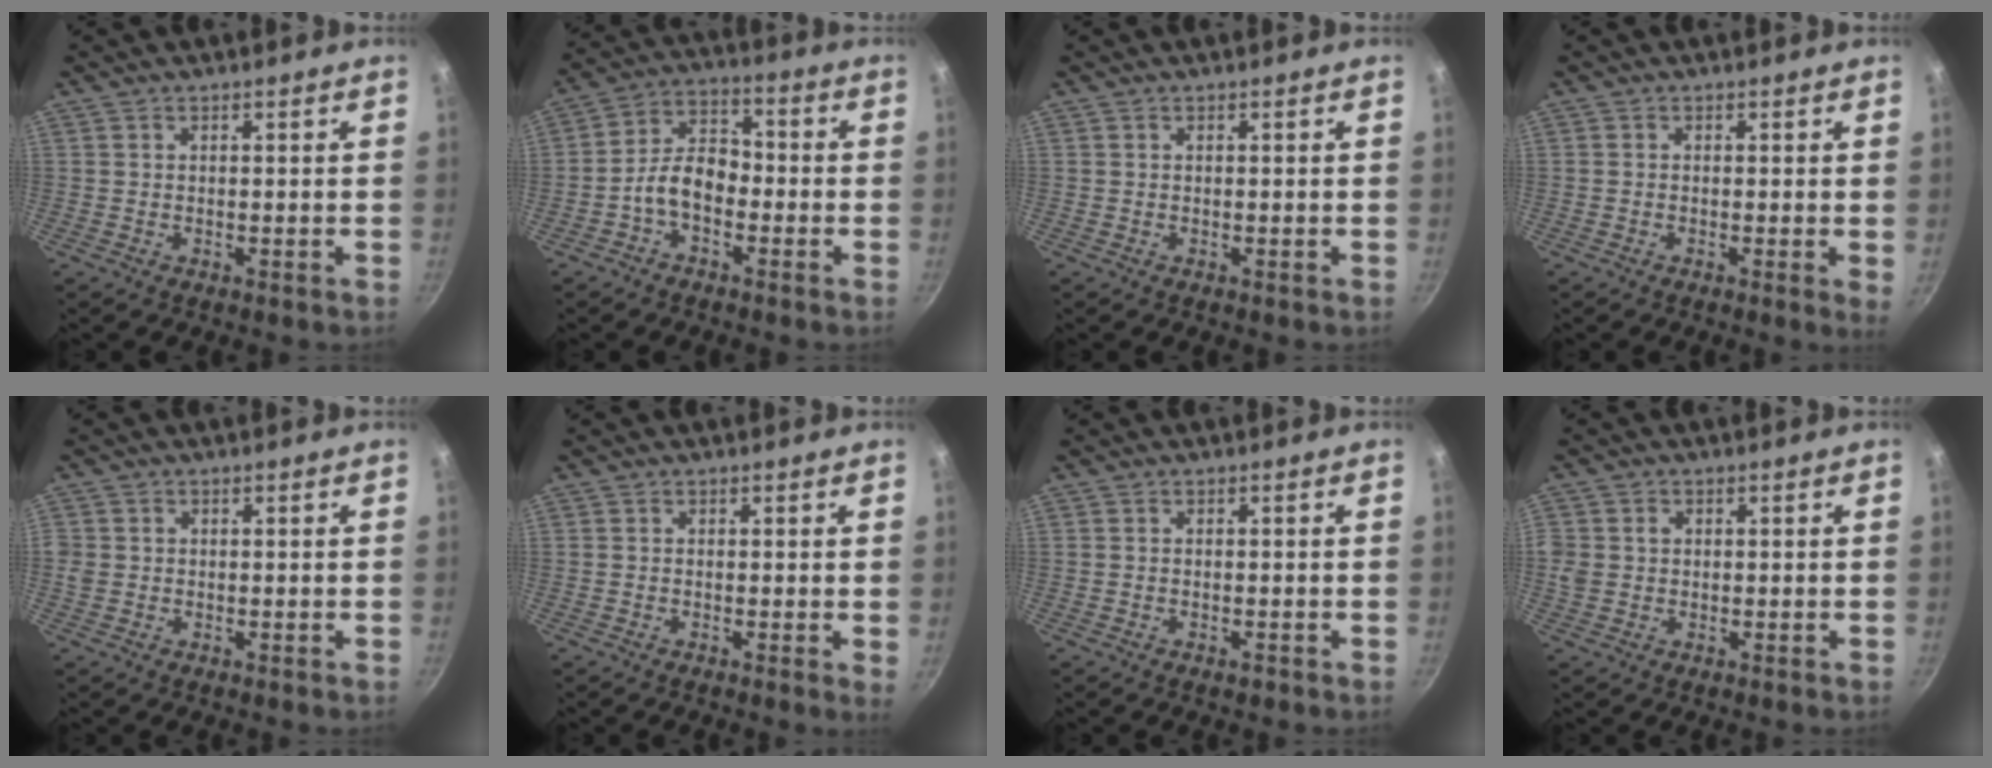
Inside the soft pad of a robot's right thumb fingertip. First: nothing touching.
{"total": 9.7, "force": [-2.9, 6.3, 6.8], "torque": [-0.091, 0.044, -0.069]}
{"total": 0.0}
{"total": 1.6, "force": [-0.1, 0.3, 1.5], "torque": [-0.022, -0.005, -0.007]}
{"total": 2.4, "force": [-0.3, 2.2, 1.0], "torque": [-0.016, 0.005, -0.006]}
{"total": 1.2, "force": [-0.1, 0.3, 1.2], "torque": [-0.016, -0.003, -0.006]}
{"total": 1.2, "force": [-0.7, 0.6, 0.8], "torque": [-0.015, 0.004, -0.012]}
{"total": 4.1, "force": [-0.1, 3.6, 2.0], "torque": [-0.037, 0.002, -0.005]}